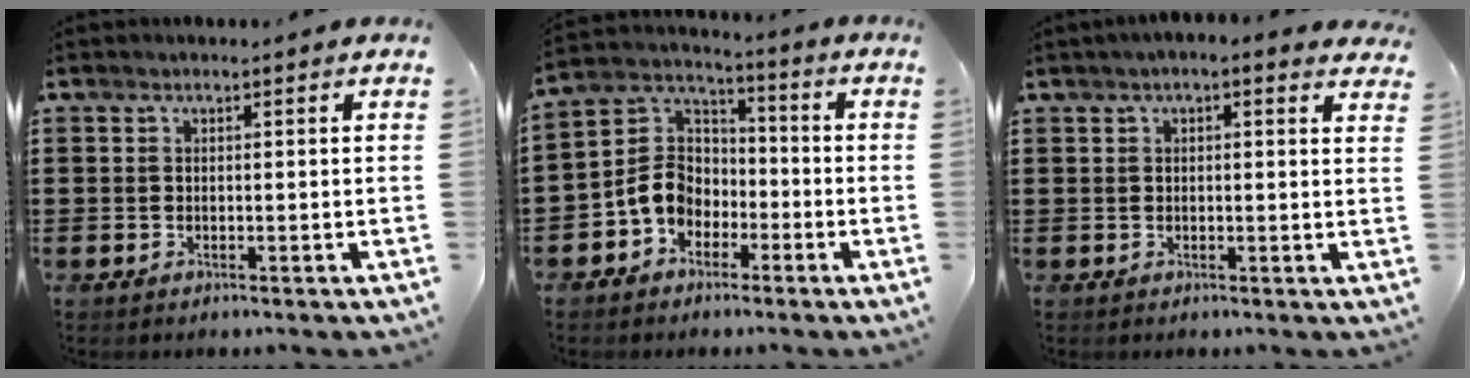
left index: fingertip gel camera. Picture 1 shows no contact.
{"total": 7.5, "force": [-3.0, 6.2, 3.1], "torque": [-0.100, 0.012, -0.067]}
{"total": 1.9, "force": [1.2, 0.3, 1.4], "torque": [-0.029, 0.005, 0.022]}